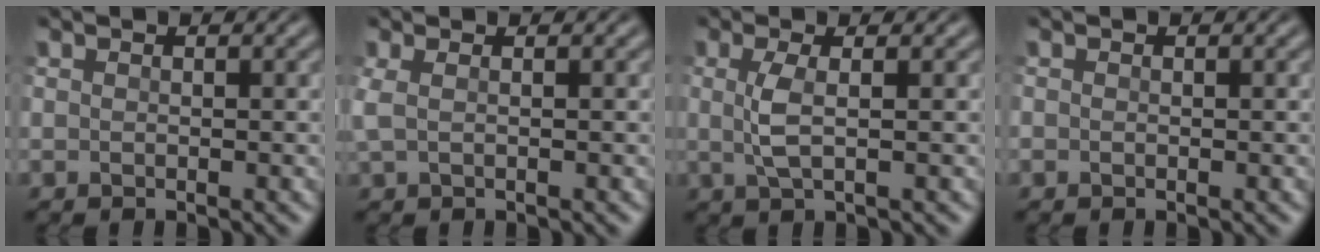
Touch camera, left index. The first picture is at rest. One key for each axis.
{"total": 1.6, "fx": -0.1, "fy": 0.8, "fz": 1.4, "tx": -0.035, "ty": 0.001, "tz": 0.001}
{"total": 2.2, "fx": 0.0, "fy": 0.3, "fz": 2.2, "tx": -0.055, "ty": 0.000, "tz": -0.001}
{"total": 0.0}